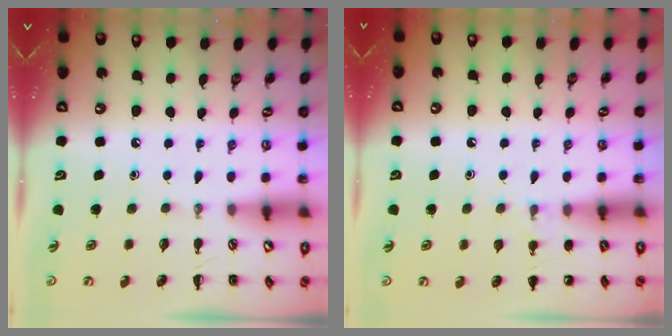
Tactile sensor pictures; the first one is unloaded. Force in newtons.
{"total": 6.5, "press": 6.4, "slide": 1.4}